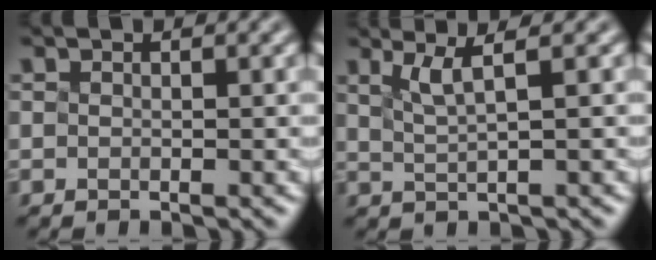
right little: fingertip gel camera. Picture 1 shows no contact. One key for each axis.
{"total": 1.4, "fx": 0.6, "fy": -0.6, "fz": 1.1, "tx": -0.031, "ty": -0.004, "tz": 0.043}